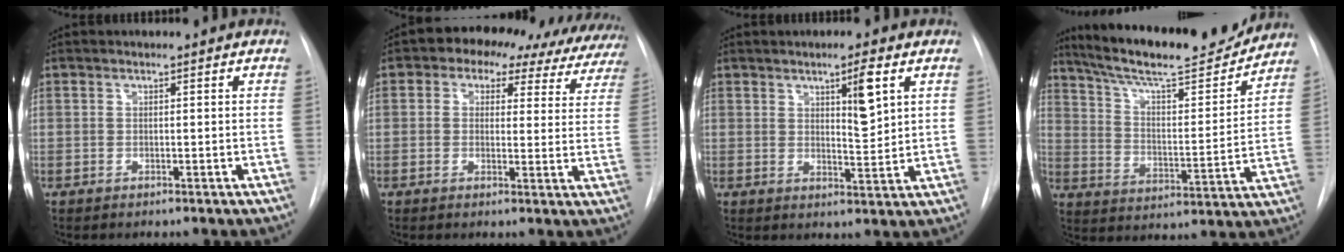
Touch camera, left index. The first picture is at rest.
{"total": 16.0, "force": [12.7, 7.7, 6.0], "torque": [-0.067, 0.034, 0.126]}
{"total": 5.3, "force": [2.5, 0.6, 4.7], "torque": [-0.074, -0.009, 0.040]}
{"total": 20.1, "force": [18.0, 3.0, 8.6], "torque": [-0.145, -0.007, 0.271]}